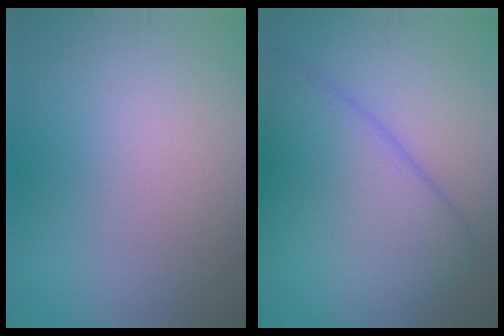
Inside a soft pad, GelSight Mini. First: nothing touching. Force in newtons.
{"total": 9.0, "press": 8.9, "slide": 0.5}